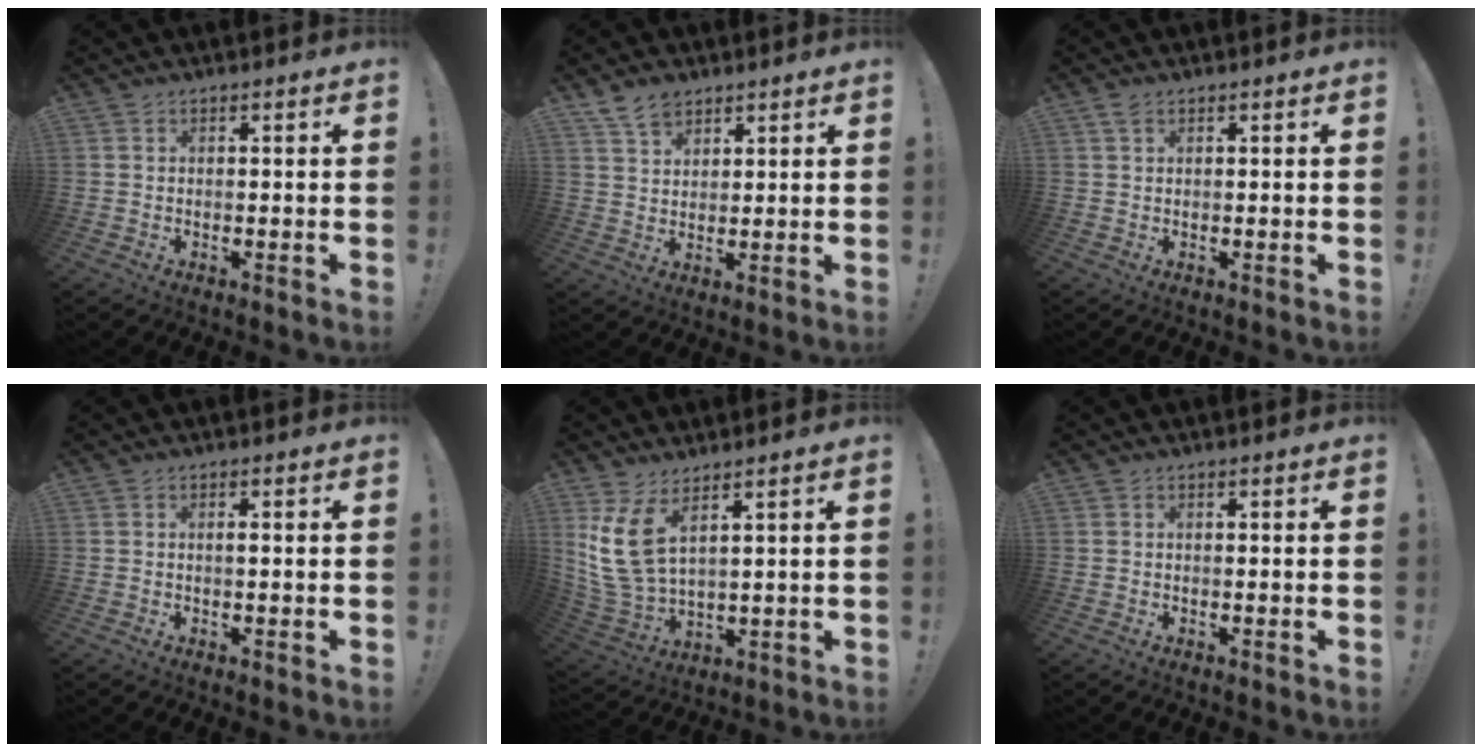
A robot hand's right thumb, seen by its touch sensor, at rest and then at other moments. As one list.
[{"total": 6.2, "force": [4.8, 3.5, 2.0], "torque": [-0.039, -0.022, 0.092]}, {"total": 1.1, "force": [0.7, 0.5, 0.7], "torque": [-0.014, 0.001, 0.012]}, {"total": 0.8, "force": [0.0, 0.0, 0.8], "torque": [-0.012, -0.001, -0.001]}, {"total": 10.8, "force": [5.7, 4.8, 7.8], "torque": [-0.152, -0.033, 0.113]}, {"total": 0.0}]